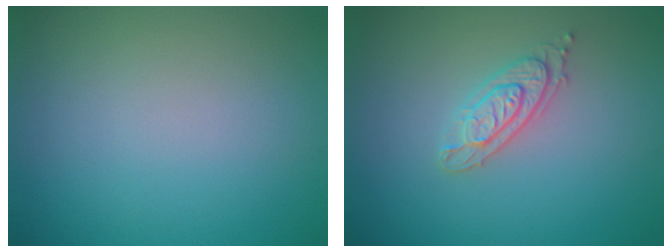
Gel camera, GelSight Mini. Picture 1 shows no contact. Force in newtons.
{"total": 2.4, "press": 2.2, "slide": 0.8}